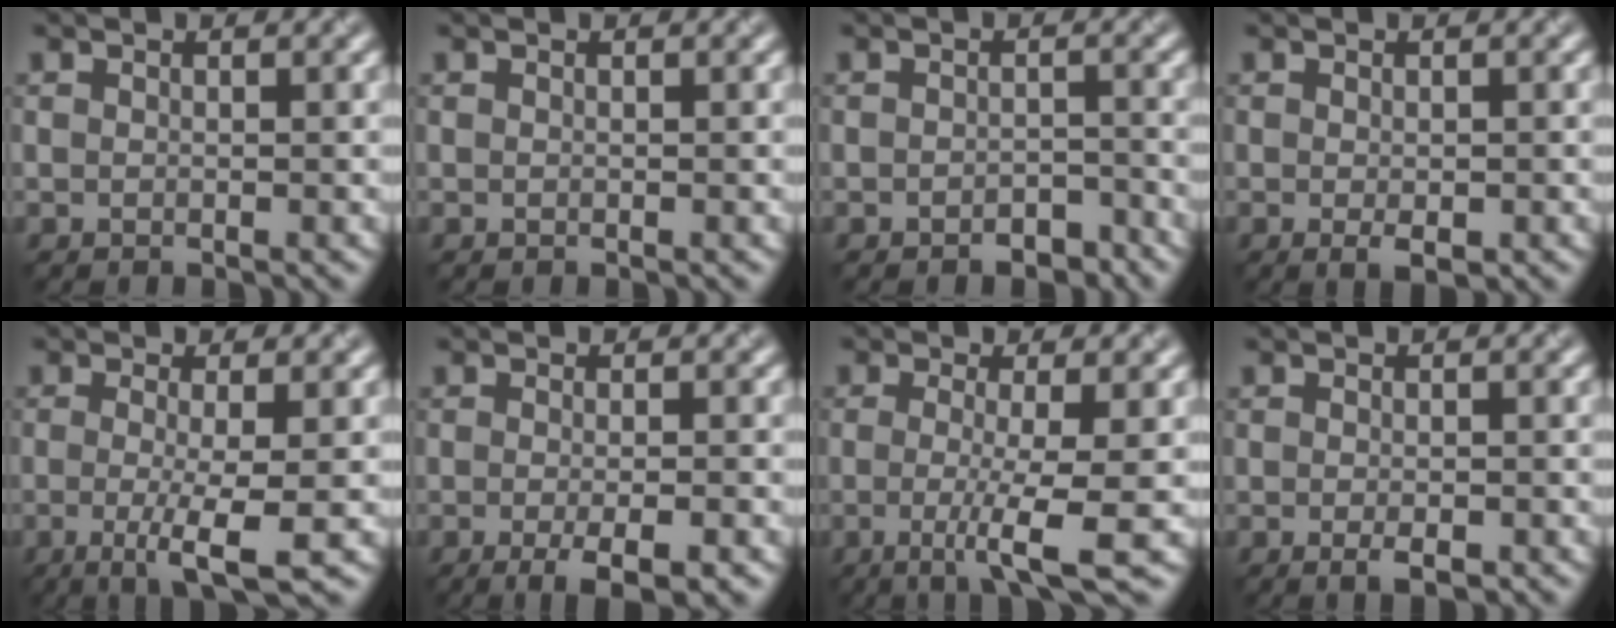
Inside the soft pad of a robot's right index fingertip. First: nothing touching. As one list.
[{"total": 0.0}, {"total": 1.9, "force": [-1.8, 0.1, 0.5], "torque": [-0.011, 0.004, -0.019]}, {"total": 1.0, "force": [-0.6, -0.1, 0.8], "torque": [-0.019, -0.001, 0.002]}, {"total": 4.7, "force": [-1.5, 0.8, 4.4], "torque": [-0.080, -0.008, -0.018]}, {"total": 4.0, "force": [-2.1, 0.7, 3.4], "torque": [-0.051, 0.000, -0.020]}, {"total": 4.8, "force": [-1.3, 0.7, 4.6], "torque": [-0.086, -0.010, -0.016]}, {"total": 1.4, "force": [-1.0, -0.1, 0.9], "torque": [-0.023, 0.000, -0.004]}]